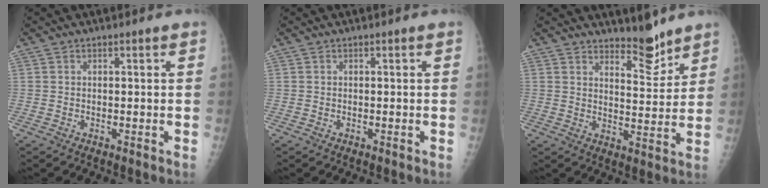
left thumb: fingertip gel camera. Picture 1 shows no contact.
{"total": 0.0}
{"total": 6.5, "force": [5.7, 1.7, 2.6], "torque": [-0.022, -0.056, 0.093]}